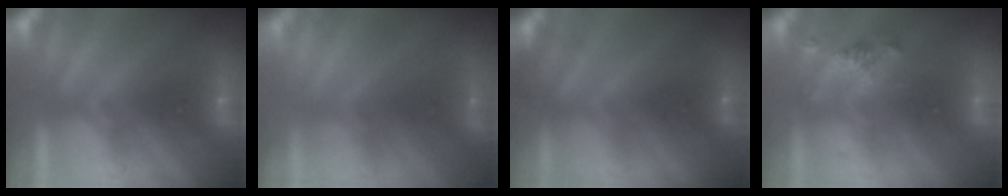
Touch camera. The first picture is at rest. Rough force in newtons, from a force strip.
{"total": 2.1}
{"total": 4.7}
{"total": 2.4}